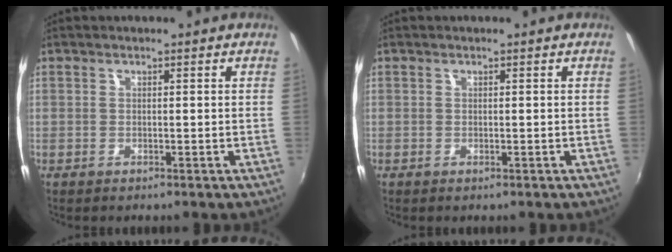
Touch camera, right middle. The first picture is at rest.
{"total": 0.0}